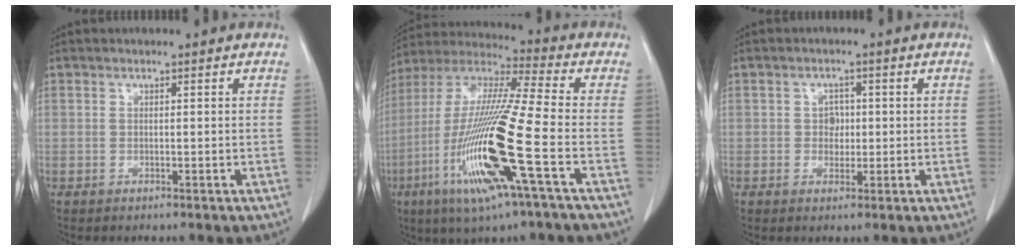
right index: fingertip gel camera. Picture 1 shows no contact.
{"total": 20.2, "force": [-6.7, 0.3, 19.0], "torque": [-0.412, -0.030, -0.136]}
{"total": 2.4, "force": [0.1, 2.0, 1.3], "torque": [-0.014, 0.004, 0.001]}